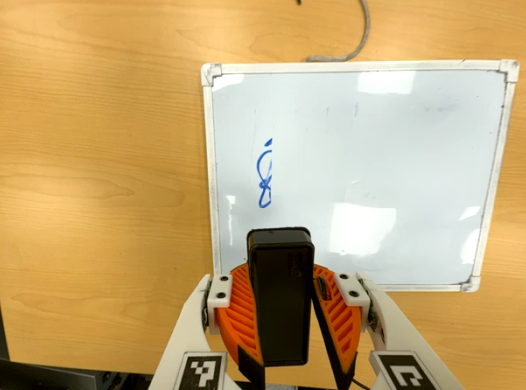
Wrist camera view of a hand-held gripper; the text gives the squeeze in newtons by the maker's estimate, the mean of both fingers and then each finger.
{"total": 11.2, "left": 11.2, "right": 11.1}